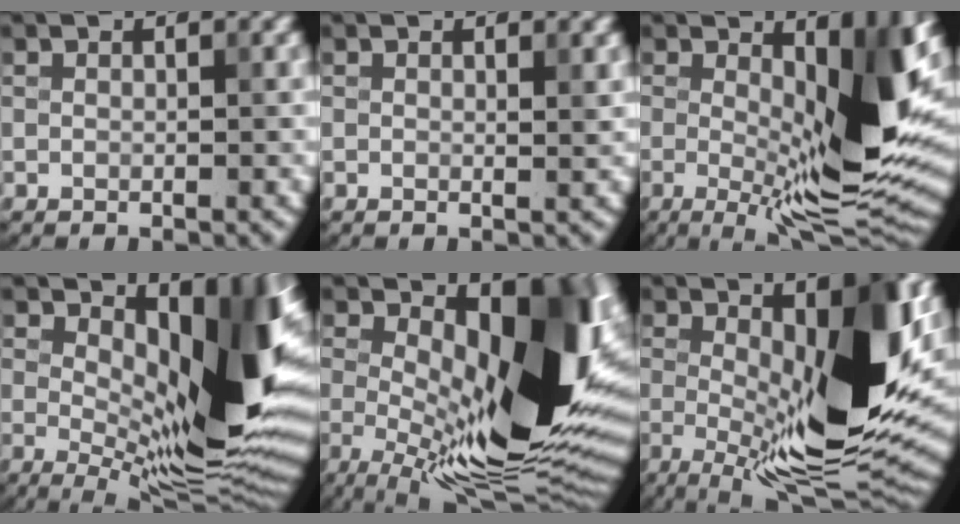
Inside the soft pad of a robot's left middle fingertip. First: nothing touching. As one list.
[{"total": 0.8, "force": [0.4, 0.1, 0.7], "torque": [-0.007, -0.001, 0.004]}, {"total": 11.9, "force": [0.5, 3.2, 11.5], "torque": [-0.160, -0.018, 0.008]}, {"total": 13.1, "force": [2.9, 5.1, 11.7], "torque": [-0.156, -0.015, 0.053]}, {"total": 16.7, "force": [1.5, 7.4, 14.9], "torque": [-0.206, -0.009, 0.027]}, {"total": 14.7, "force": [0.2, 4.8, 13.9], "torque": [-0.197, -0.008, 0.001]}]